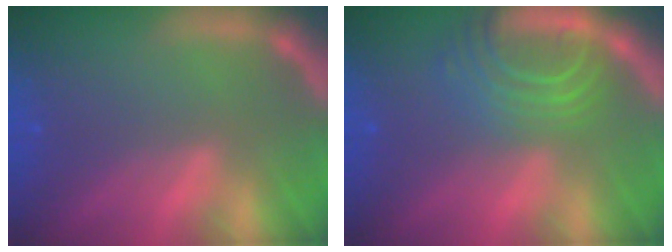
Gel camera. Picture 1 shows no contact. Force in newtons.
{"total": 7.0}